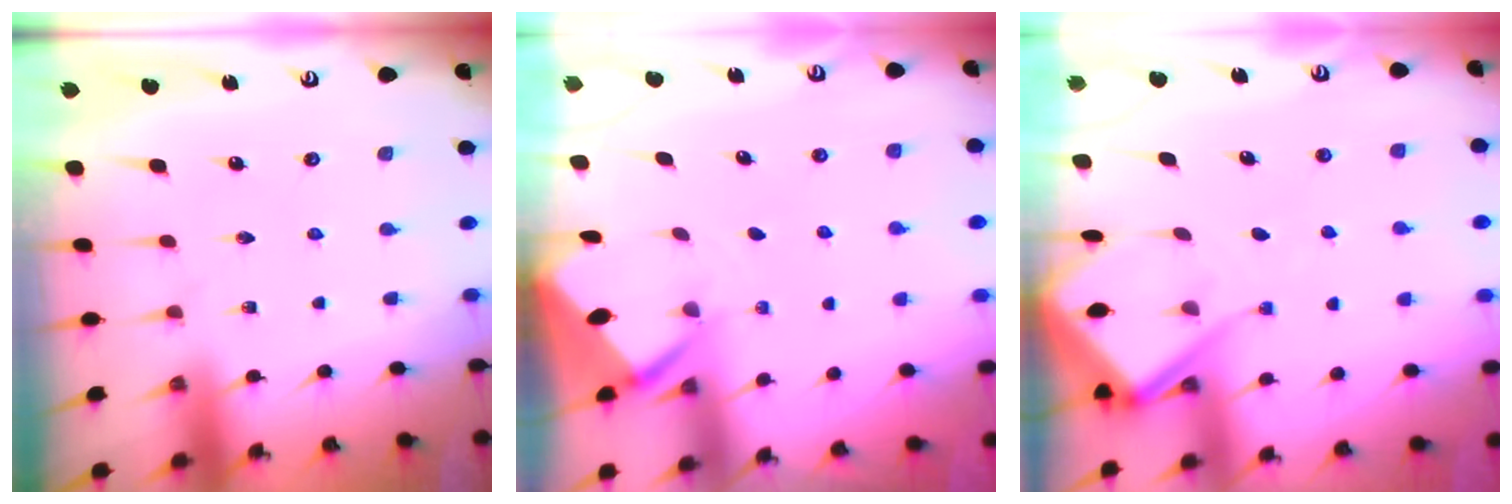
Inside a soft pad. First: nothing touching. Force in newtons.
{"total": 2.6, "press": 2.5, "slide": 0.3}
{"total": 6.6, "press": 6.6, "slide": 0.6}